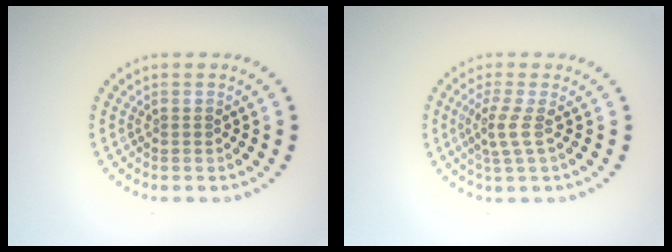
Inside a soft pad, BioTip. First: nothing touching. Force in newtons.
{"total": 2.1, "press": 1.5, "slide": 1.5}